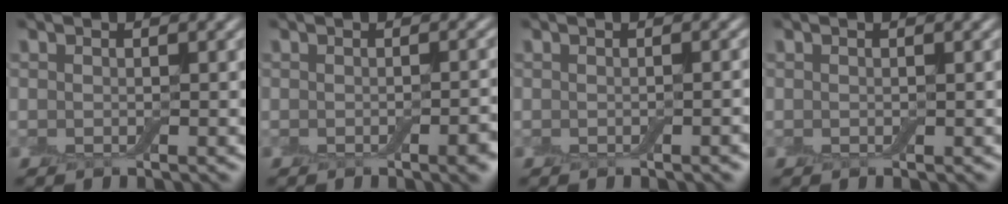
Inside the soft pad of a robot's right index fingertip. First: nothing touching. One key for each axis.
{"total": 2.5, "fx": -1.0, "fy": 0.5, "fz": 2.2, "tx": -0.025, "ty": 0.001, "tz": -0.014}
{"total": 1.0, "fx": -0.5, "fy": 0.1, "fz": 0.9, "tx": -0.011, "ty": 0.000, "tz": -0.005}
{"total": 0.0}